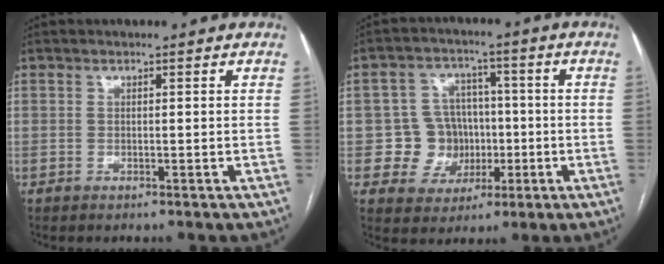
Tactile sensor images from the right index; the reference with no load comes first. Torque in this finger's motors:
{"motor_torque": [1.13, -0.13, 0.24, 0.00]}